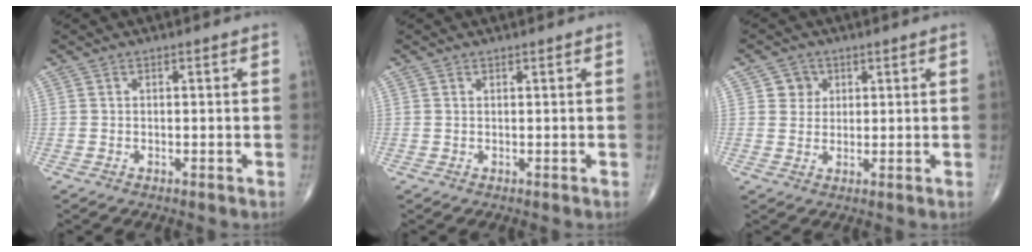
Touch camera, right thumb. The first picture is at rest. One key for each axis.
{"total": 0.0}
{"total": 3.3, "fx": 1.1, "fy": 3.1, "fz": 0.6, "tx": 0.012, "ty": -0.002, "tz": 0.012}